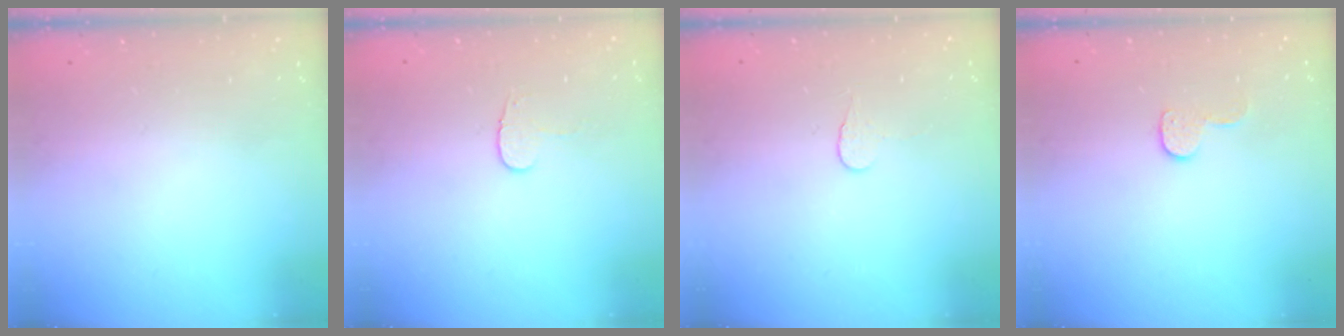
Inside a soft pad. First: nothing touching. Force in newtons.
{"total": 4.4, "press": 4.4, "slide": 0.5}
{"total": 3.9, "press": 3.9, "slide": 0.4}
{"total": 6.1, "press": 6.1, "slide": 0.2}